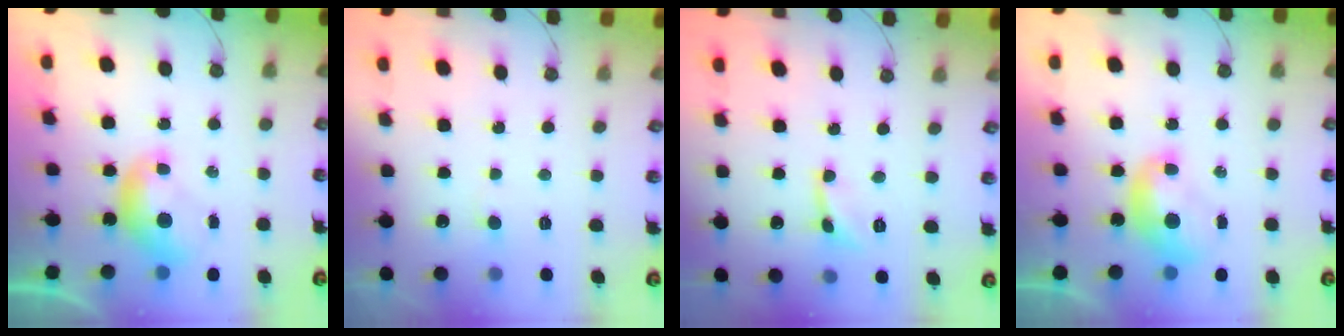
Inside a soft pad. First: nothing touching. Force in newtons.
{"total": 0.7, "press": 0.6, "slide": 0.4}
{"total": 2.0, "press": 1.9, "slide": 0.5}
{"total": 1.3, "press": 1.3, "slide": 0.1}